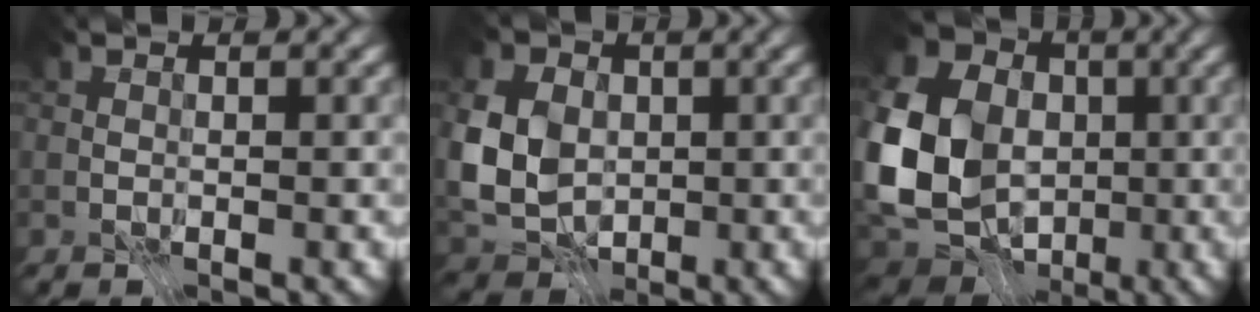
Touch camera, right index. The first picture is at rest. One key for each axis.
{"total": 7.9, "fx": 0.5, "fy": 6.1, "fz": 5.0, "tx": -0.115, "ty": 0.001, "tz": -0.007}
{"total": 13.7, "fx": -0.9, "fy": 11.2, "fz": 7.8, "tx": -0.210, "ty": -0.004, "tz": -0.017}